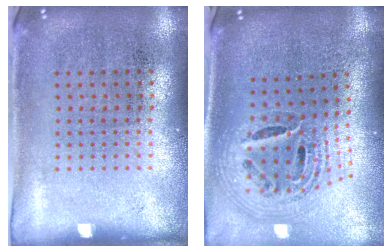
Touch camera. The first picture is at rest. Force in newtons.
{"total": 1.9, "press": 1.6, "slide": 1.1}